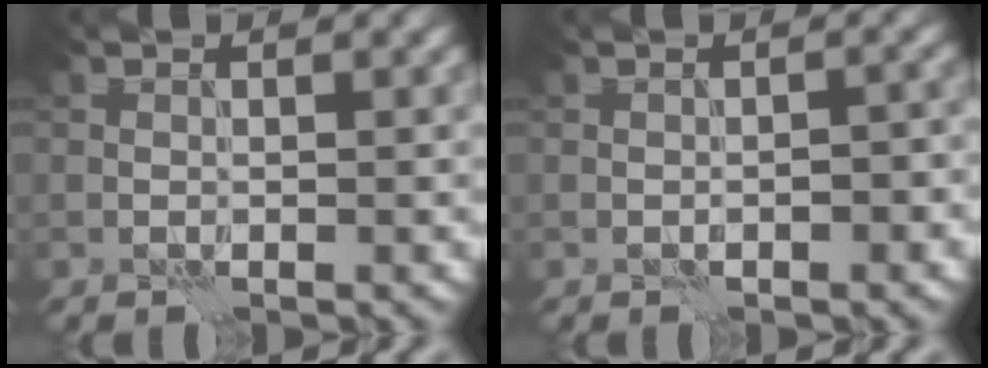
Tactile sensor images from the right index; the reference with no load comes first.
{"total": 1.6, "force": [-0.6, 0.6, 1.3], "torque": [-0.019, 0.005, -0.010]}